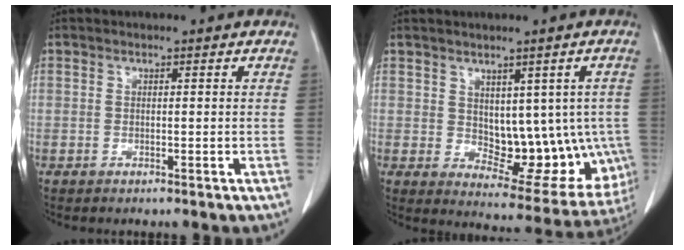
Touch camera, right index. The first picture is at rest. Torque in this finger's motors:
{"motor_torque": [0.19, 0.11, 0.15, 0.01]}